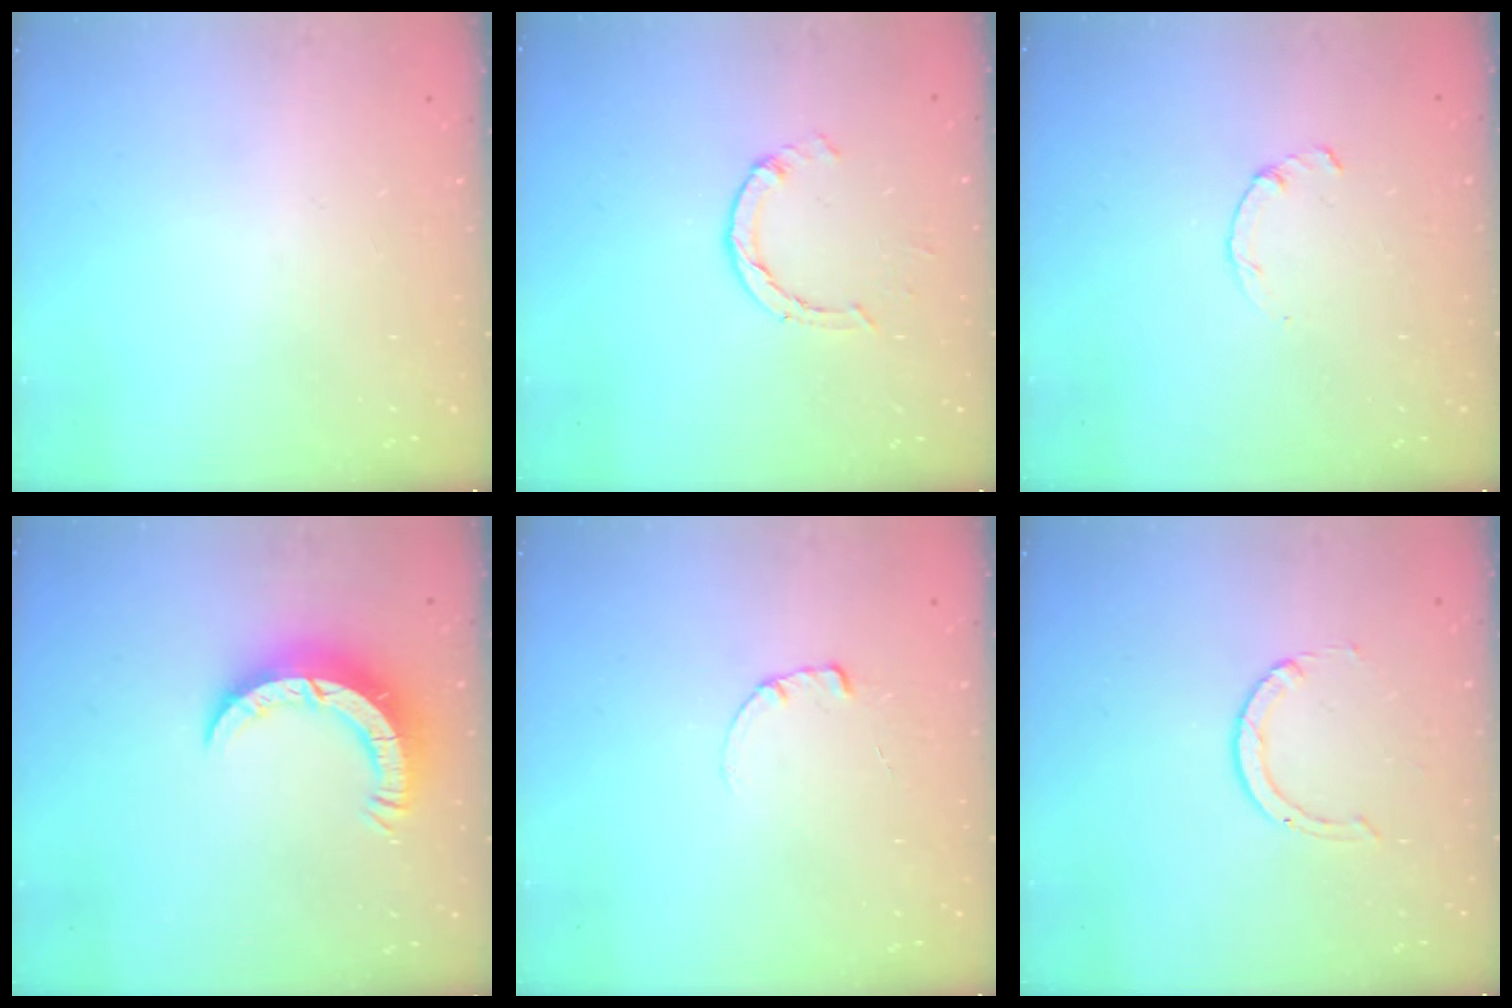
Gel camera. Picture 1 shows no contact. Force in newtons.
{"total": 1.4, "press": 1.4, "slide": 0.2}
{"total": 0.9, "press": 0.8, "slide": 0.3}
{"total": 8.0, "press": 7.9, "slide": 0.7}
{"total": 0.6, "press": 0.6, "slide": 0.1}
{"total": 2.0, "press": 2.0, "slide": 0.2}